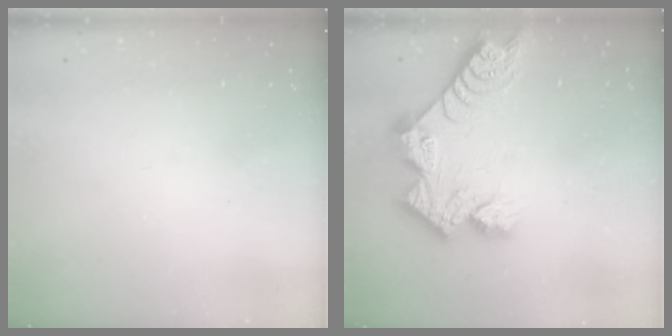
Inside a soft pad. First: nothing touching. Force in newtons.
{"total": 13.1, "press": 13.1, "slide": 1.0}